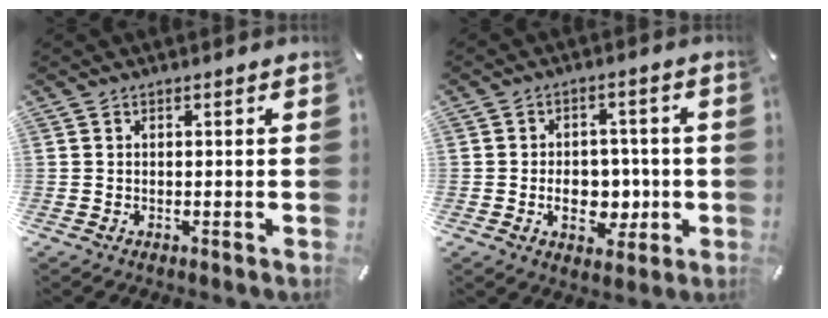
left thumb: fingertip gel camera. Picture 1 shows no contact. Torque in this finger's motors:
{"motor_torque": [0.16, 0.89, 0.74, 0.12, 0.12]}